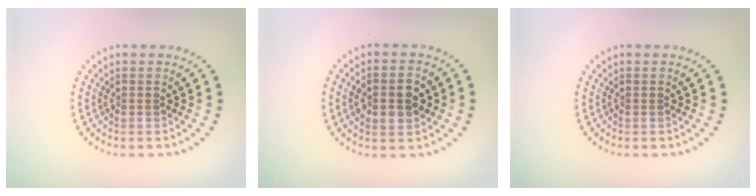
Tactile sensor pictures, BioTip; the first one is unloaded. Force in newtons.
{"total": 3.8, "press": 3.8, "slide": 0.2}
{"total": 0.0}